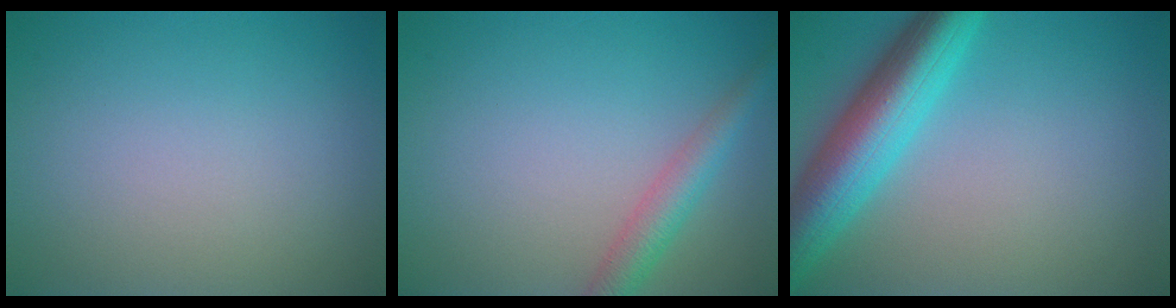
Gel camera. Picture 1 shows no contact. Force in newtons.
{"total": 2.9, "press": 2.9, "slide": 0.2}
{"total": 7.7, "press": 7.7, "slide": 0.3}